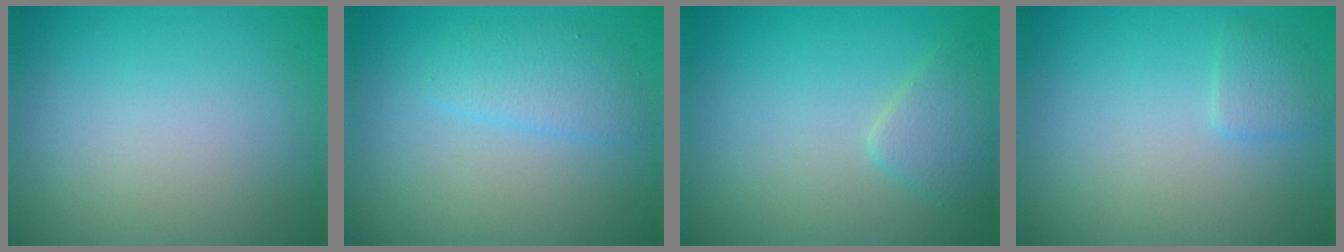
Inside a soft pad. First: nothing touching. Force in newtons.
{"total": 2.4, "press": 2.4, "slide": 0.1}
{"total": 2.3, "press": 2.3, "slide": 0.1}
{"total": 1.2, "press": 1.2, "slide": 0.1}